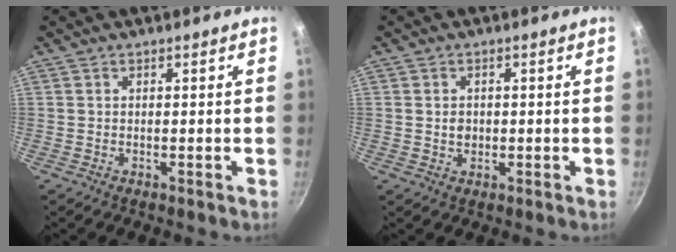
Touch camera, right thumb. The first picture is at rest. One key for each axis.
{"total": 2.3, "fx": 0.0, "fy": 1.9, "fz": 1.3, "tx": -0.014, "ty": 0.004, "tz": 0.000}